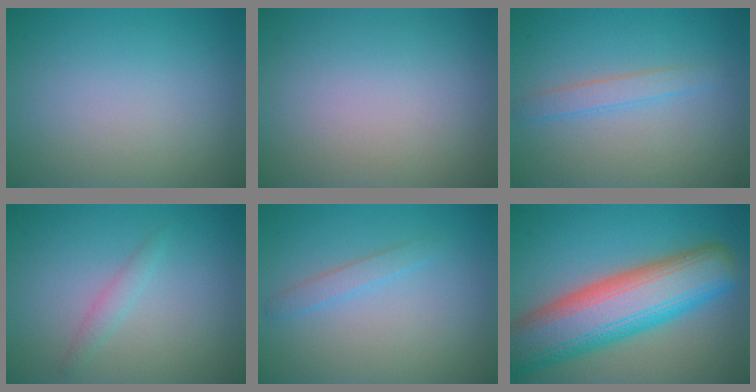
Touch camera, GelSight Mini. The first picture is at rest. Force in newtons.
{"total": 0.0}
{"total": 1.7, "press": 1.7, "slide": 0.1}
{"total": 1.2, "press": 1.2, "slide": 0.0}
{"total": 1.3, "press": 1.3, "slide": 0.1}
{"total": 12.1, "press": 12.1, "slide": 0.7}